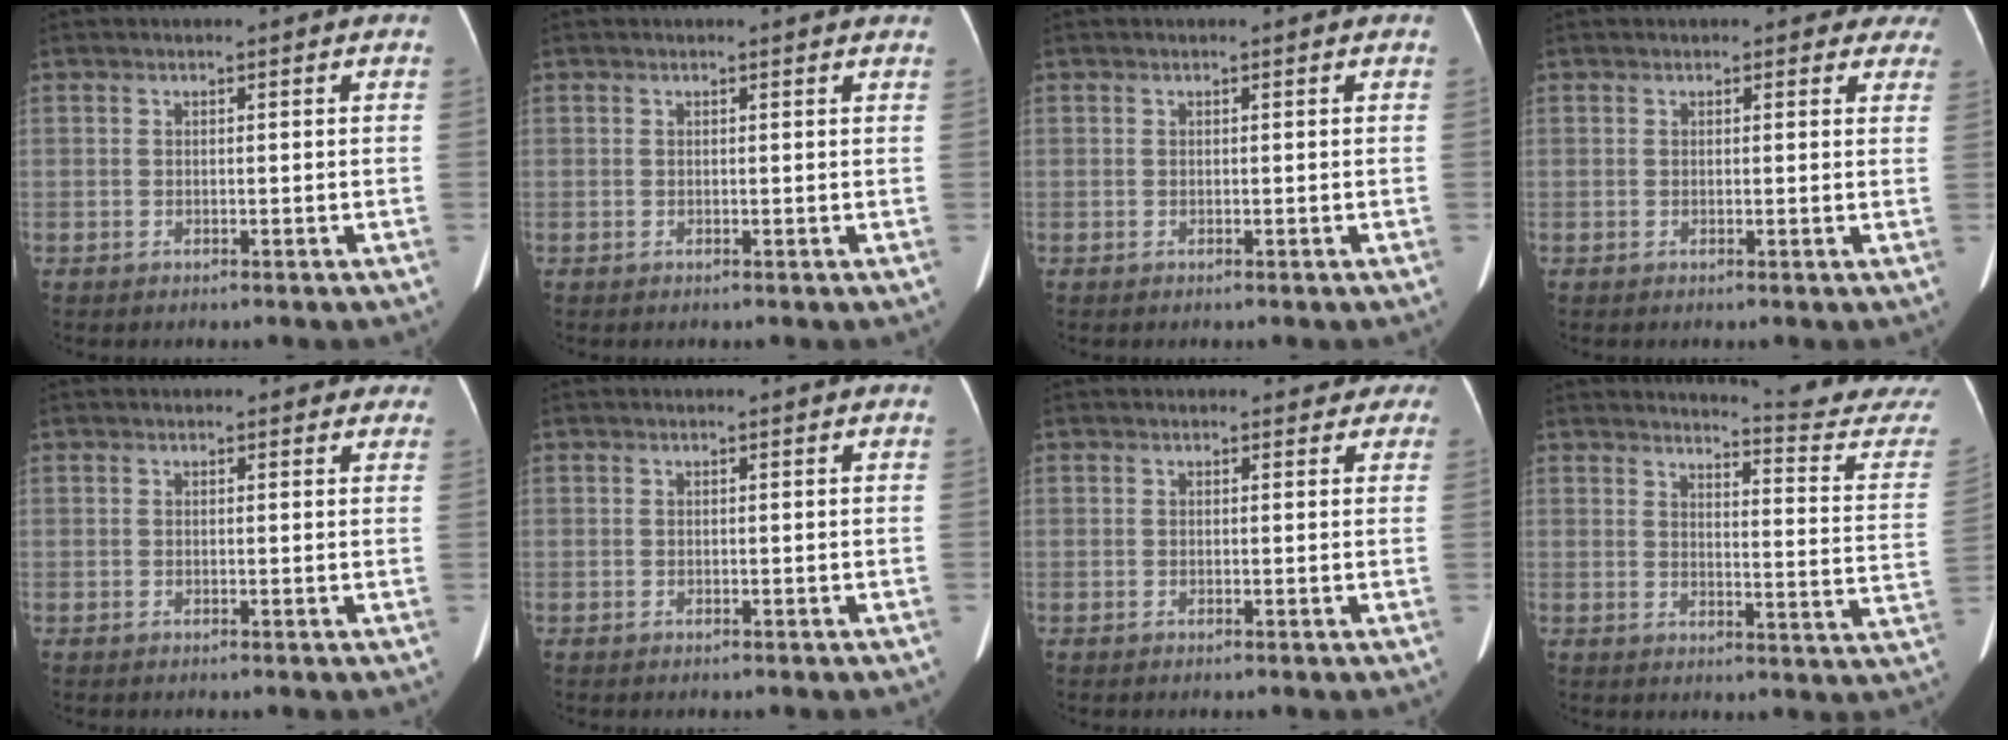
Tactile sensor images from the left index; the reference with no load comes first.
{"total": 1.9, "force": [1.9, 0.1, 0.4], "torque": [-0.012, -0.001, 0.009]}
{"total": 0.0}
{"total": 4.8, "force": [4.2, 2.2, 0.8], "torque": [0.021, -0.011, 0.021]}
{"total": 4.0, "force": [3.5, 1.8, 0.9], "torque": [0.007, 0.001, 0.023]}
{"total": 0.0}
{"total": 4.3, "force": [3.7, 2.2, 0.4], "torque": [0.017, -0.004, 0.019]}
{"total": 14.9, "force": [14.7, -1.4, 1.5], "torque": [-0.016, -0.130, 0.153]}